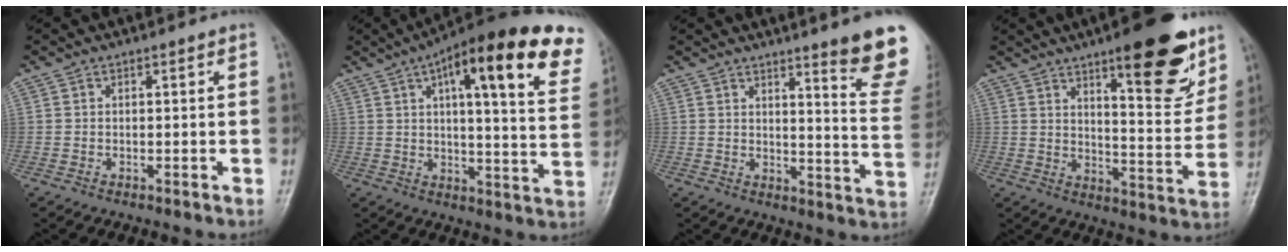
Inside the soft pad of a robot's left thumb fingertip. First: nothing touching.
{"total": 26.7, "force": [13.4, 7.3, 21.9], "torque": [-0.276, -0.006, 0.169]}
{"total": 13.5, "force": [9.8, 0.6, 9.4], "torque": [-0.093, -0.081, 0.118]}
{"total": 16.8, "force": [10.2, 5.0, 12.4], "torque": [-0.131, -0.061, 0.150]}